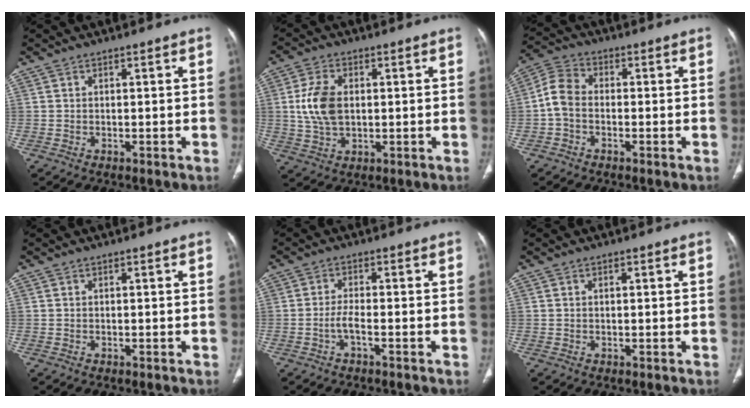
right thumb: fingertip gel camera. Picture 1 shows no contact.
{"total": 8.6, "force": [0.8, 5.4, 6.6], "torque": [-0.133, 0.001, 0.021]}
{"total": 5.8, "force": [-1.0, 4.2, 3.9], "torque": [-0.075, 0.021, -0.034]}
{"total": 0.0}
{"total": 2.5, "force": [-1.2, 0.4, 2.2], "torque": [-0.047, 0.008, -0.026]}
{"total": 0.7, "force": [0.3, 0.3, 0.6], "torque": [-0.008, 0.000, 0.005]}